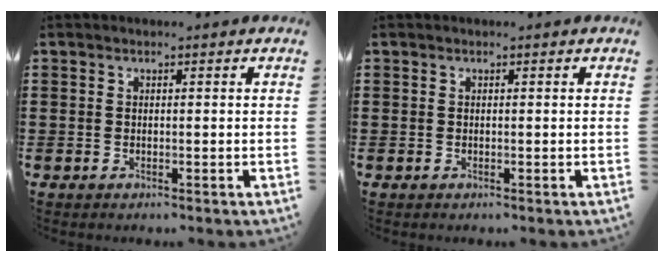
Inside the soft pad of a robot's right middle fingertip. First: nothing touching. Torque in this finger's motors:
{"motor_torque": [-0.10, -0.12, -0.03, 0.01]}